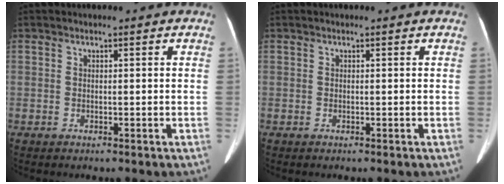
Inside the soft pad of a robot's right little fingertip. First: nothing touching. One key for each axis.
{"total": 0.0}